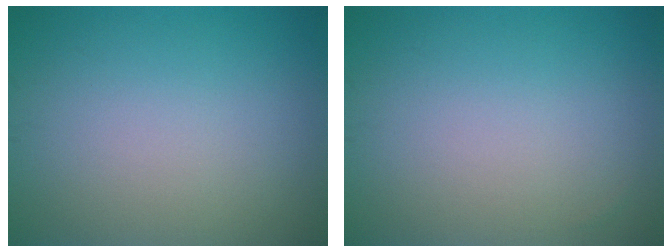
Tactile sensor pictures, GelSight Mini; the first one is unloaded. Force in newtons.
{"total": 0.0}